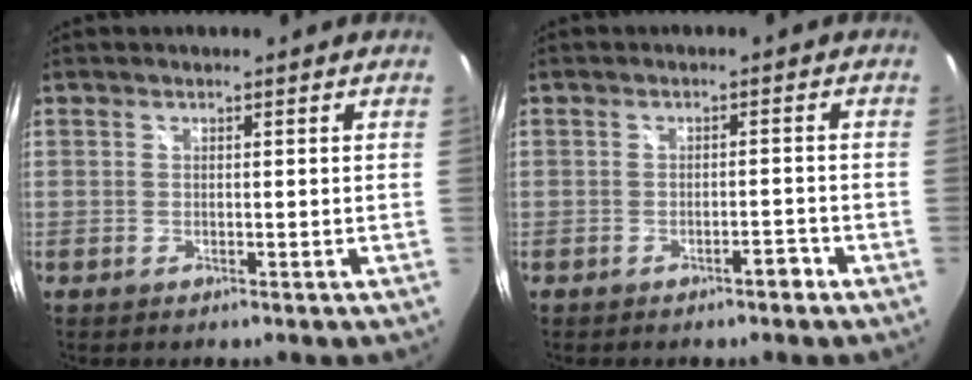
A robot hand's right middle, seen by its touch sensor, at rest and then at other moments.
{"total": 2.0, "force": [-1.6, 0.5, 1.1], "torque": [-0.019, 0.003, -0.023]}